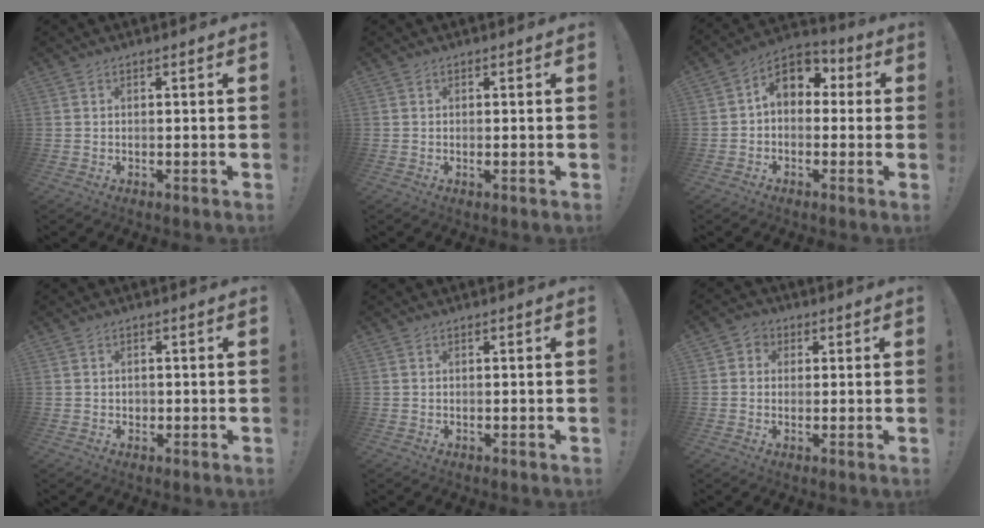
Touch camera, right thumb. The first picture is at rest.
{"total": 0.6, "force": [0.2, 0.0, 0.6], "torque": [-0.003, -0.004, 0.002]}
{"total": 8.5, "force": [1.3, 6.4, 5.4], "torque": [-0.085, 0.010, 0.031]}
{"total": 1.1, "force": [-0.2, 1.1, 0.3], "torque": [0.000, 0.001, -0.004]}
{"total": 0.0}
{"total": 3.3, "force": [0.2, 3.2, 1.0], "torque": [-0.007, 0.004, 0.003]}